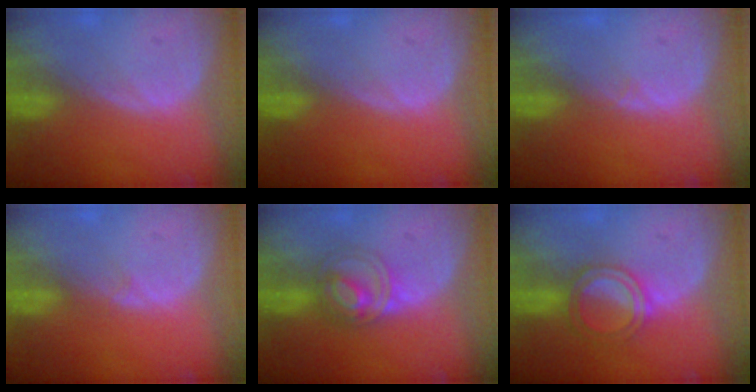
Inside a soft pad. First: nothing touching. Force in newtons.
{"total": 0.0}
{"total": 0.6, "press": 0.5, "slide": 0.4}
{"total": 0.6, "press": 0.6, "slide": 0.1}
{"total": 5.9, "press": 5.4, "slide": 2.4}
{"total": 4.8, "press": 4.8, "slide": 0.6}